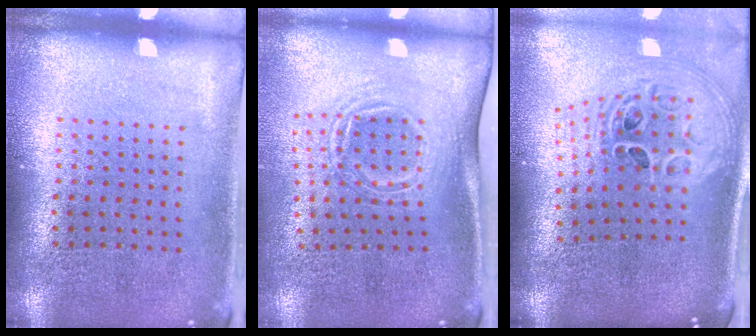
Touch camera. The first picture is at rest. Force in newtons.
{"total": 1.7, "press": 1.2, "slide": 1.2}
{"total": 2.3, "press": 1.7, "slide": 1.6}